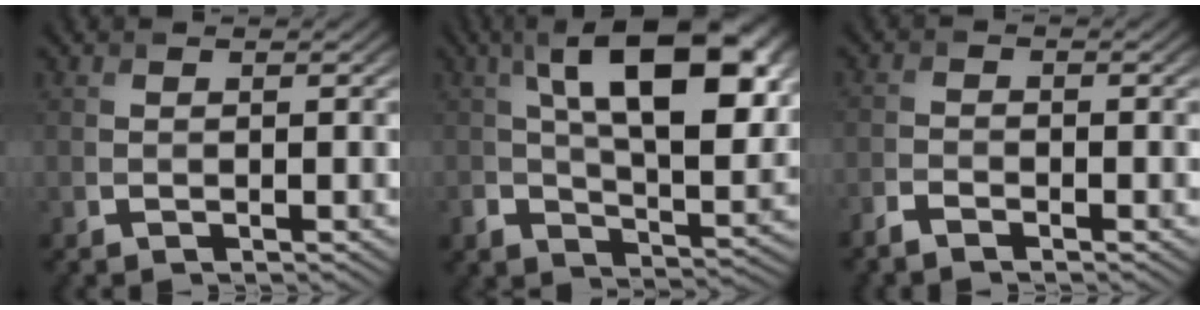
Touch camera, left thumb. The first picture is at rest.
{"total": 15.3, "force": [3.9, 8.0, 12.5], "torque": [-0.206, -0.005, 0.068]}
{"total": 2.1, "force": [-1.8, 0.6, 0.9], "torque": [-0.022, -0.003, -0.043]}